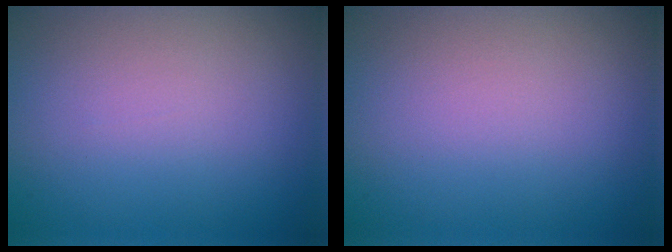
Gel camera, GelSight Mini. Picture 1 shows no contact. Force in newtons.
{"total": 0.0}